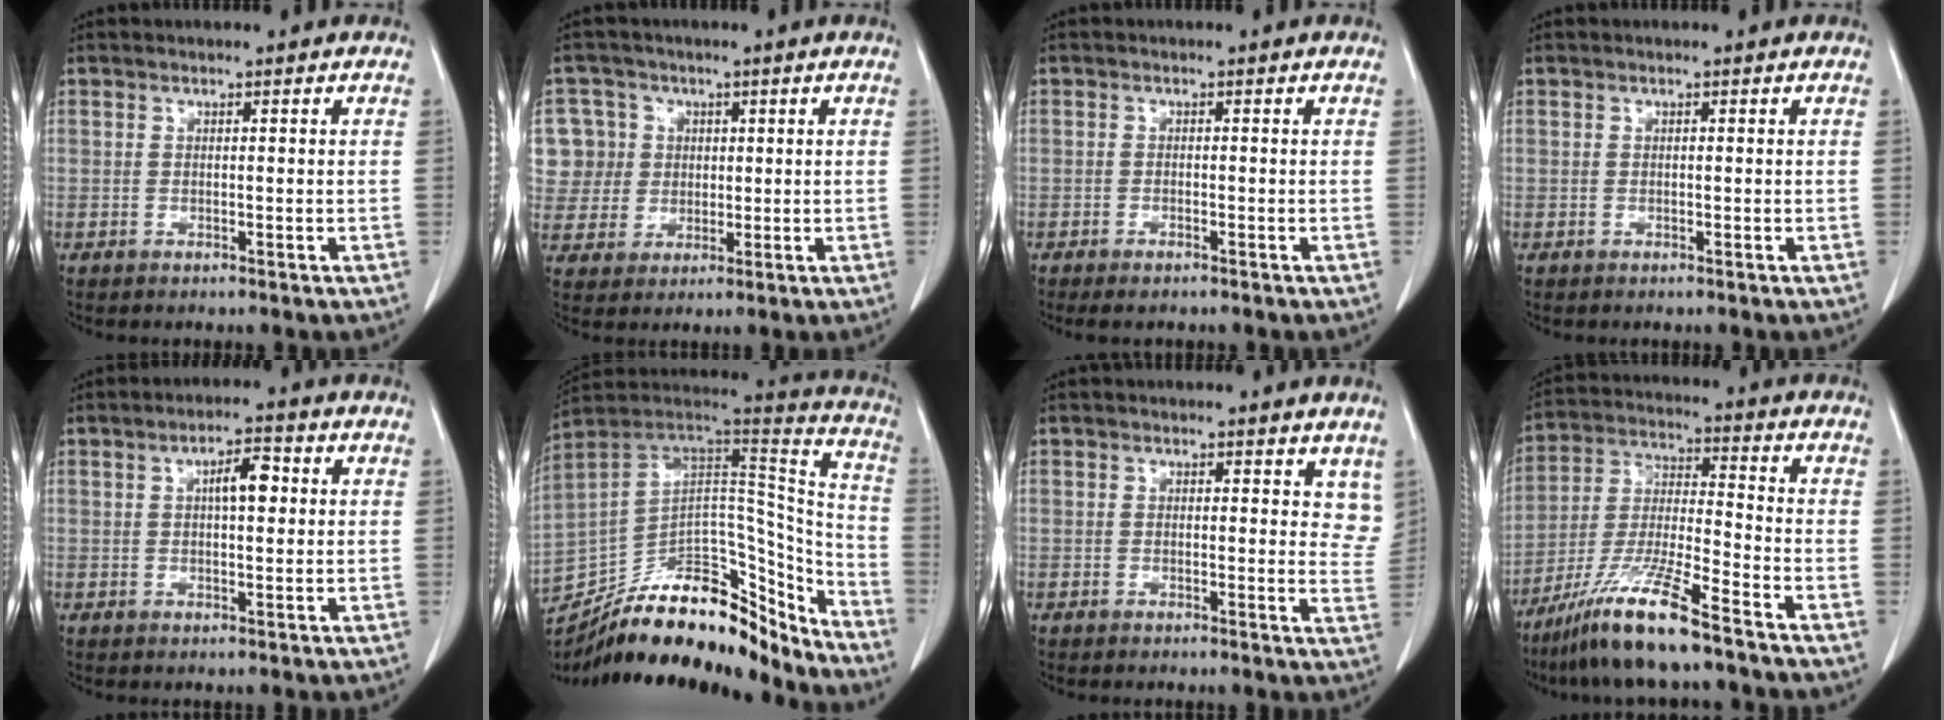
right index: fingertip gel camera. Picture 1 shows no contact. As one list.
[{"total": 10.2, "force": [2.6, 9.8, 1.3], "torque": [-0.045, 0.037, 0.066]}, {"total": 1.8, "force": [-1.4, 0.4, 1.0], "torque": [-0.015, -0.002, -0.020]}, {"total": 0.0}, {"total": 4.6, "force": [1.1, 1.5, 4.2], "torque": [-0.068, 0.010, 0.014]}, {"total": 28.7, "force": [-22.5, 10.8, 14.2], "torque": [-0.252, 0.022, -0.348]}, {"total": 4.6, "force": [3.7, 2.1, 1.7], "torque": [0.005, -0.018, 0.031]}, {"total": 12.3, "force": [-8.9, 0.0, 8.5], "torque": [-0.175, -0.028, -0.174]}]